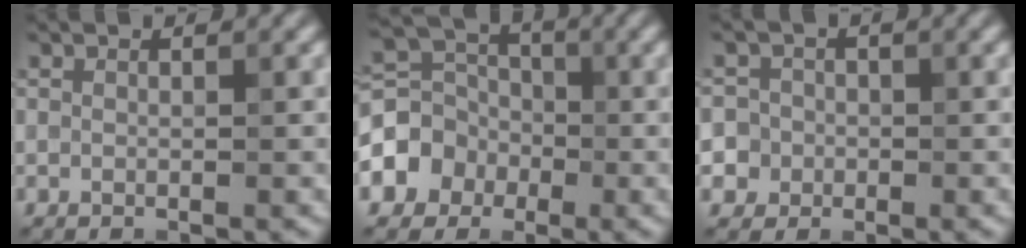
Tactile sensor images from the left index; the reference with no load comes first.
{"total": 4.2, "force": [-1.5, 3.6, 1.6], "torque": [-0.034, 0.016, -0.045]}
{"total": 6.8, "force": [-1.5, 6.5, 1.5], "torque": [-0.028, 0.016, -0.062]}